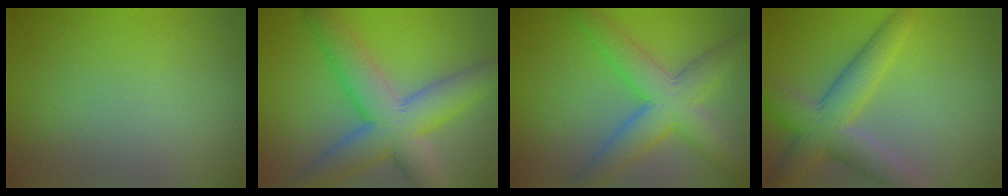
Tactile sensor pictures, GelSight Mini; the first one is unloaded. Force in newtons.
{"total": 9.7, "press": 9.7, "slide": 0.2}
{"total": 7.3, "press": 7.3, "slide": 0.1}
{"total": 6.2, "press": 6.2, "slide": 0.4}